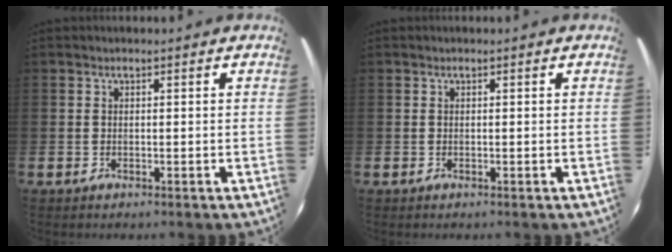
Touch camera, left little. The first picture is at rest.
{"total": 0.0}